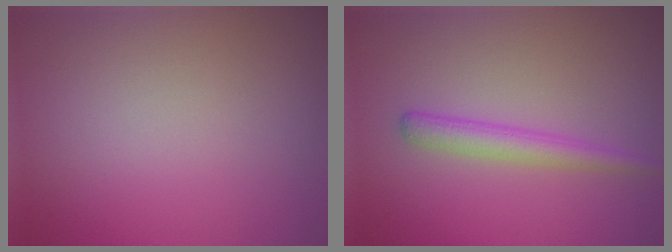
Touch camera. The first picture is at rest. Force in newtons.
{"total": 2.4, "press": 2.4, "slide": 0.2}